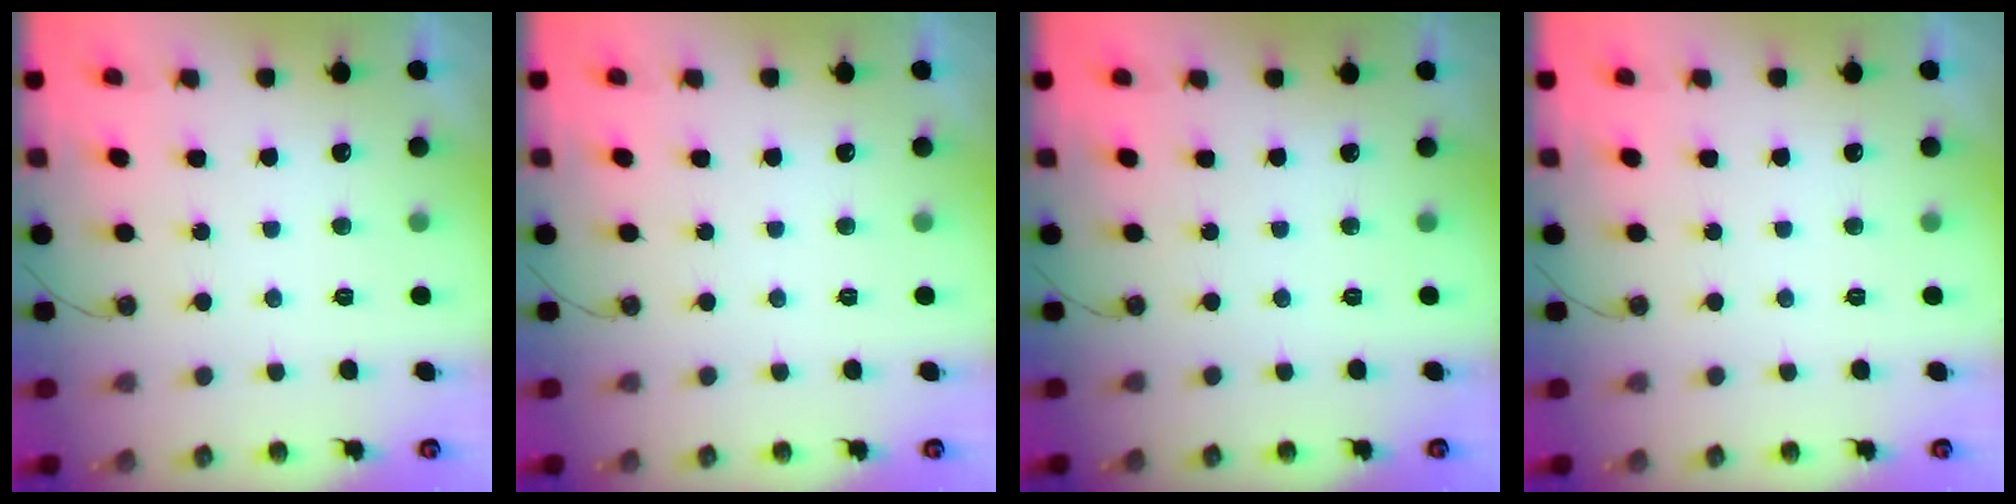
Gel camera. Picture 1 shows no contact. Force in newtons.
{"total": 0.0}
{"total": 0.0}
{"total": 0.0}